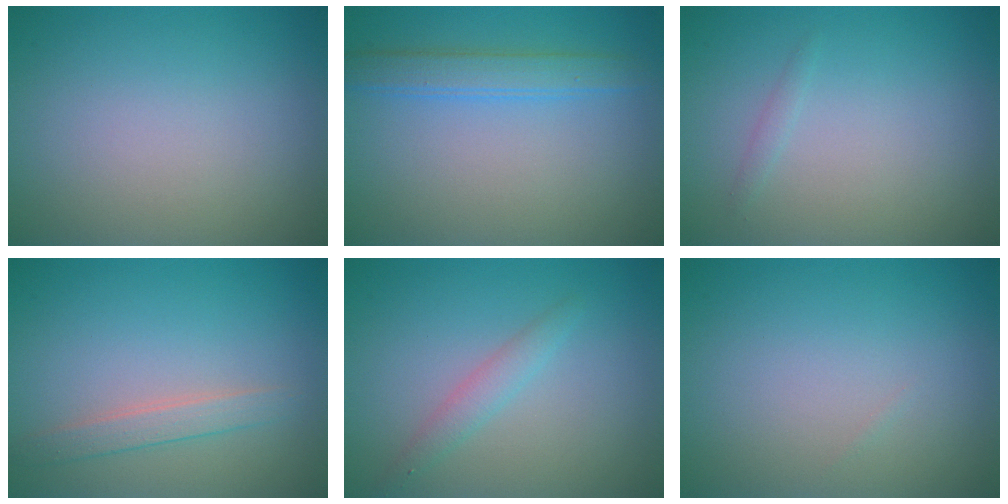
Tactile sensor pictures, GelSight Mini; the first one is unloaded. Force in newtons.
{"total": 2.7, "press": 2.7, "slide": 0.1}
{"total": 0.6, "press": 0.6, "slide": 0.0}
{"total": 1.8, "press": 1.8, "slide": 0.1}
{"total": 1.7, "press": 1.7, "slide": 0.0}
{"total": 0.0}